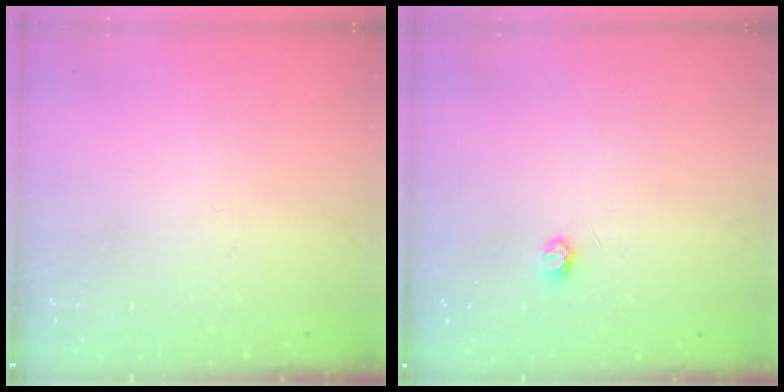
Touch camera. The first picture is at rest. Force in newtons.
{"total": 3.3, "press": 3.3, "slide": 0.2}